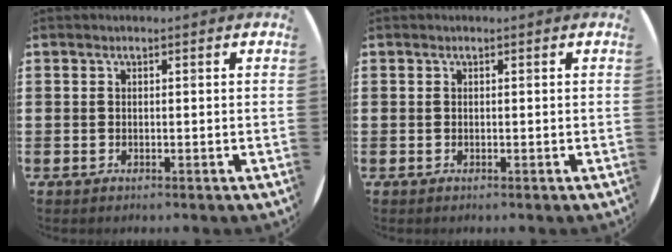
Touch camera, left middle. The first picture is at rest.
{"total": 0.0}